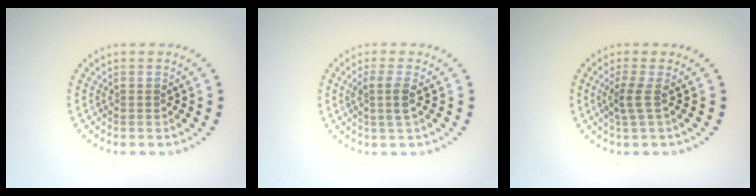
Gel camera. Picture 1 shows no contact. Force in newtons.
{"total": 1.9, "press": 1.6, "slide": 1.1}
{"total": 1.8, "press": 1.1, "slide": 1.4}